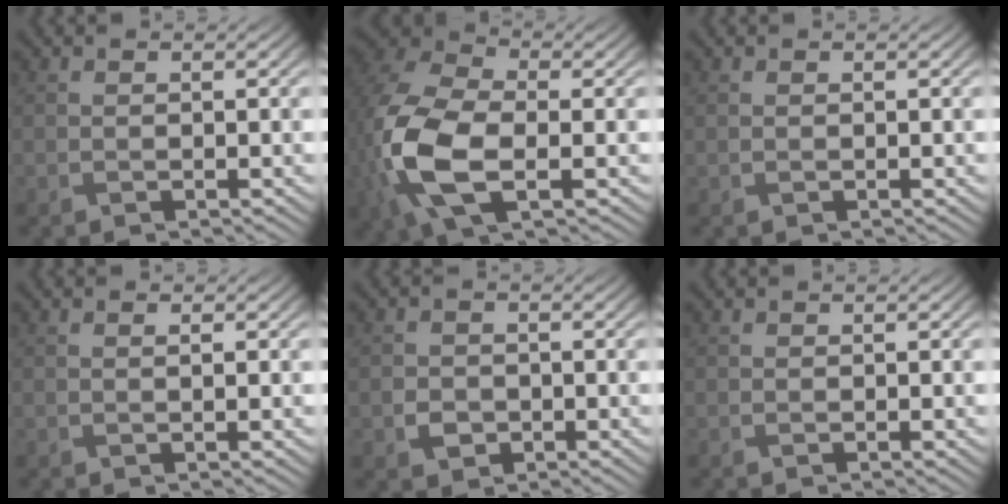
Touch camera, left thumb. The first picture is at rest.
{"total": 13.8, "force": [-2.6, 8.4, 10.7], "torque": [-0.299, -0.025, -0.052]}
{"total": 0.0}
{"total": 0.6, "force": [0.2, 0.1, 0.6], "torque": [-0.010, 0.001, 0.003]}
{"total": 2.3, "force": [-0.8, 1.9, 0.9], "torque": [-0.019, -0.005, -0.017]}
{"total": 0.0}